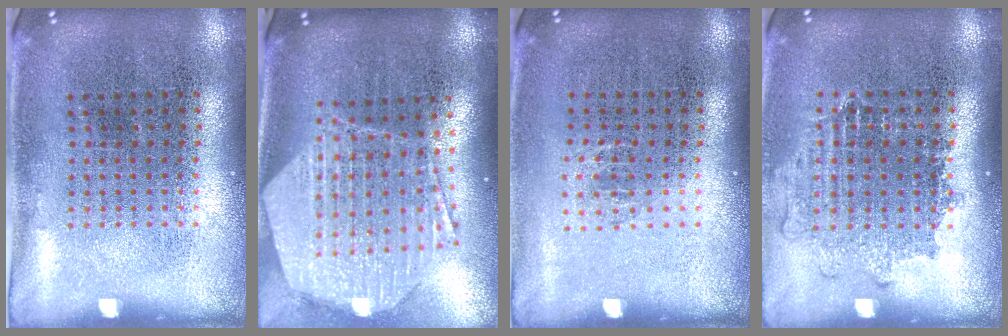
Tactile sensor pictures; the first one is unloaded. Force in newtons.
{"total": 2.9, "press": 2.3, "slide": 1.7}
{"total": 0.7, "press": 0.4, "slide": 0.6}
{"total": 1.1, "press": 1.1, "slide": 0.4}